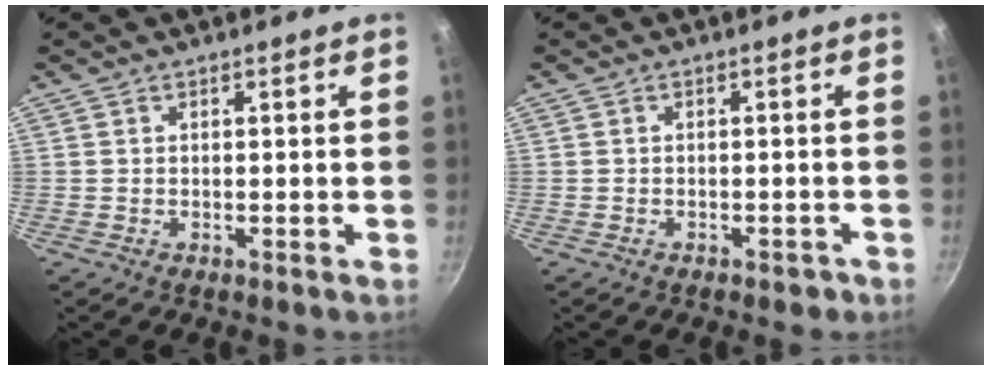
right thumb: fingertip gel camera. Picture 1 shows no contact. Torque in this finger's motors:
{"motor_torque": [0.17, 0.35, -0.25, 0.01, 0.02]}